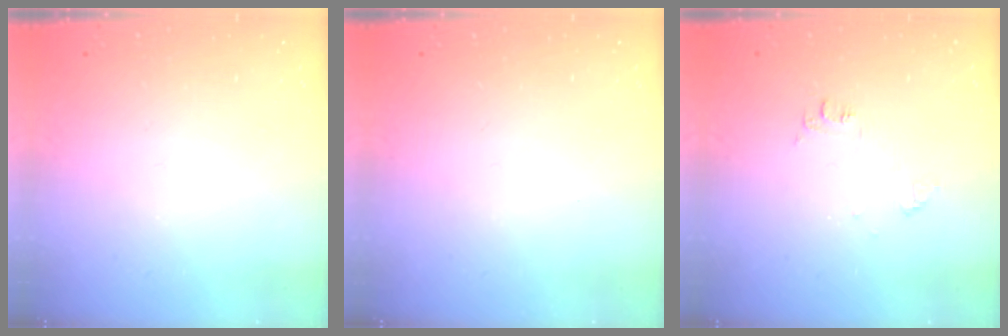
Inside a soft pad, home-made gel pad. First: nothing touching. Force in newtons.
{"total": 0.0}
{"total": 6.3, "press": 6.3, "slide": 0.7}